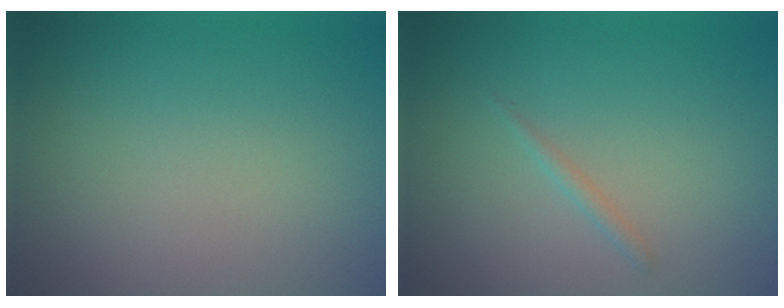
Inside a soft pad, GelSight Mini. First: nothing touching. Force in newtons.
{"total": 0.7, "press": 0.7, "slide": 0.0}